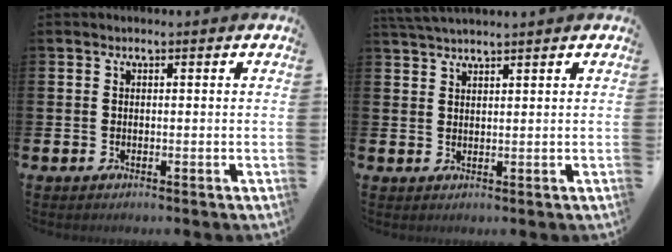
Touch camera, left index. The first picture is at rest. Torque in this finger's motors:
{"motor_torque": [1.08, -1.06, 0.46, 0.14]}